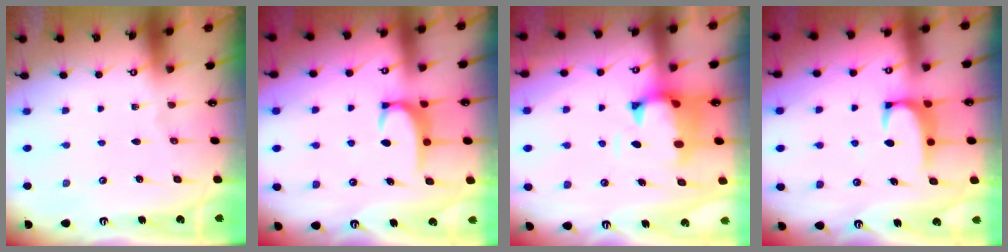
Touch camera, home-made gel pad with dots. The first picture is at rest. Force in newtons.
{"total": 3.5, "press": 3.4, "slide": 0.4}
{"total": 1.5, "press": 1.1, "slide": 1.1}
{"total": 2.0, "press": 2.0, "slide": 0.3}